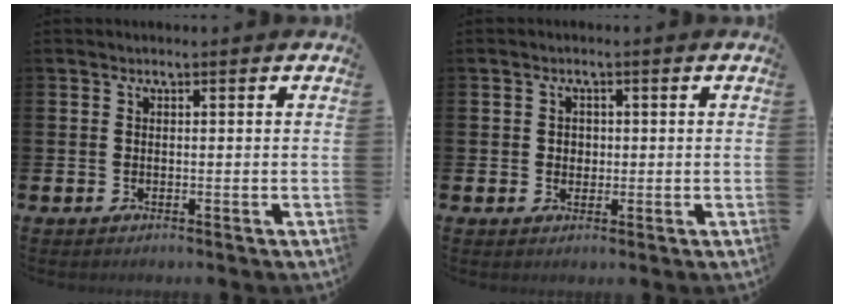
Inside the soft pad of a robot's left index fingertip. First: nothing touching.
{"total": 1.7, "force": [0.4, 1.5, 0.5], "torque": [0.006, 0.003, 0.001]}